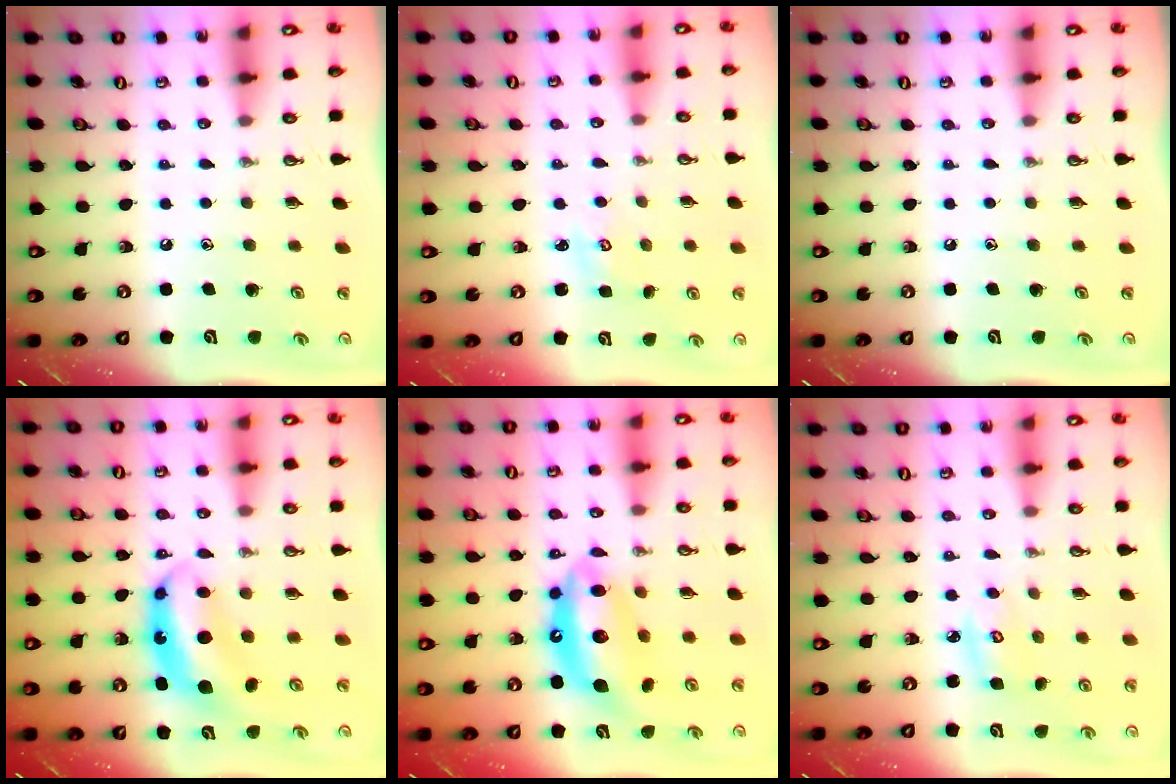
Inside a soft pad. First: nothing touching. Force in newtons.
{"total": 1.9, "press": 1.9, "slide": 0.2}
{"total": 0.0}
{"total": 8.0, "press": 7.9, "slide": 0.7}
{"total": 14.8, "press": 14.7, "slide": 1.7}
{"total": 3.4, "press": 3.4, "slide": 0.4}